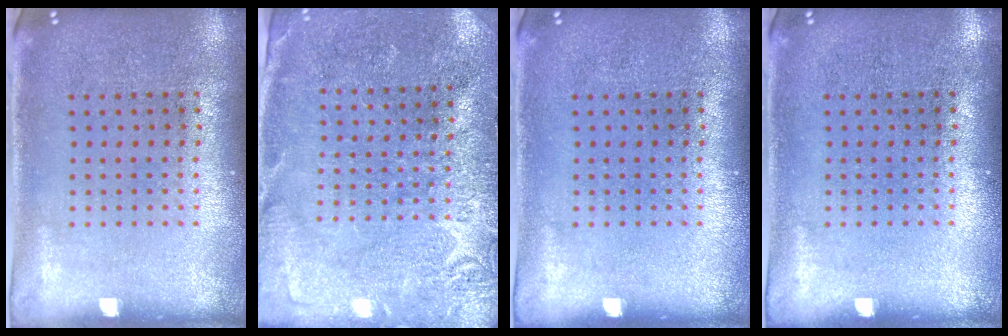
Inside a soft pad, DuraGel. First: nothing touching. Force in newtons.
{"total": 2.8, "press": 2.8, "slide": 0.3}
{"total": 0.0}
{"total": 0.0}